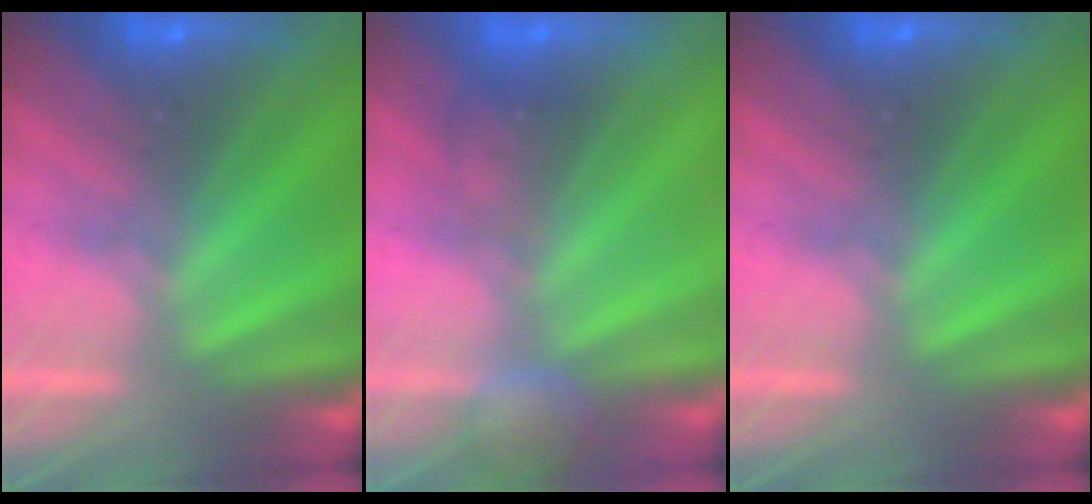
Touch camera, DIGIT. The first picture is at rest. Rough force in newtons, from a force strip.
{"total": 2.4}
{"total": 0.0}